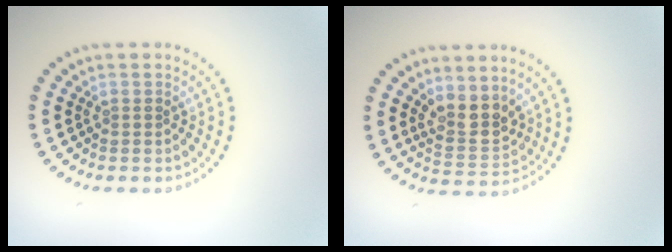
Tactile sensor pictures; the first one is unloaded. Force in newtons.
{"total": 3.2, "press": 2.9, "slide": 1.5}